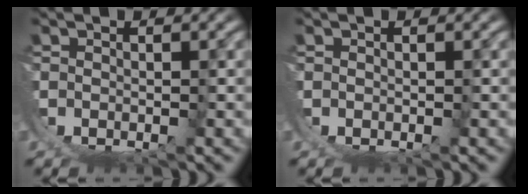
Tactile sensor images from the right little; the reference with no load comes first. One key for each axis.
{"total": 0.0}